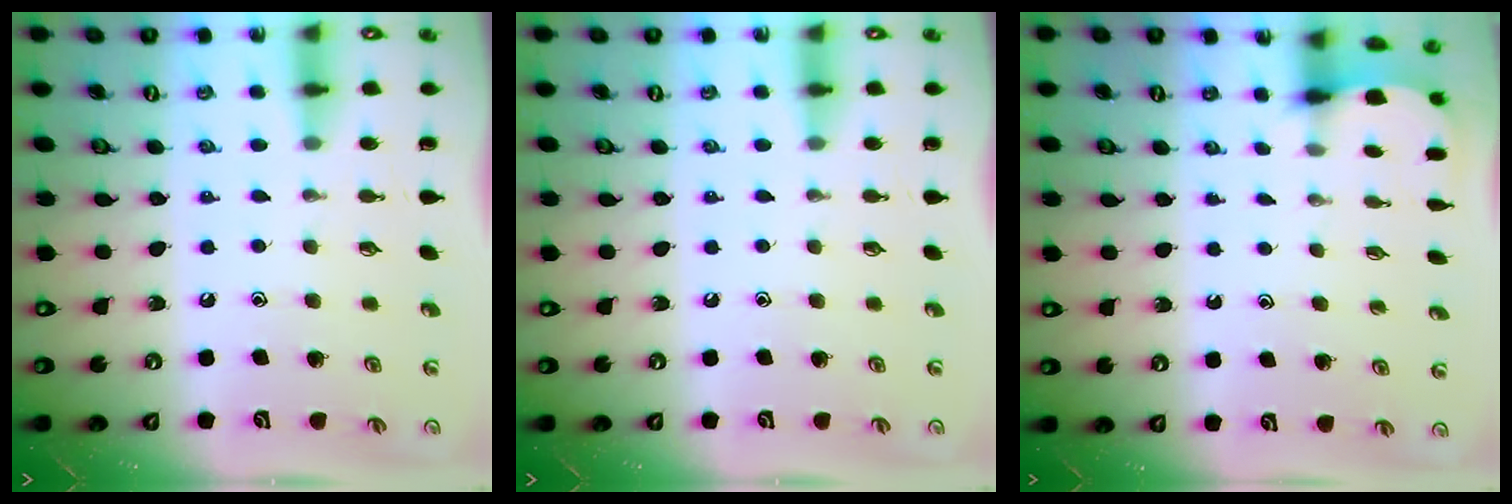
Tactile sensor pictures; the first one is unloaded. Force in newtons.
{"total": 0.0}
{"total": 2.6, "press": 2.6, "slide": 0.3}